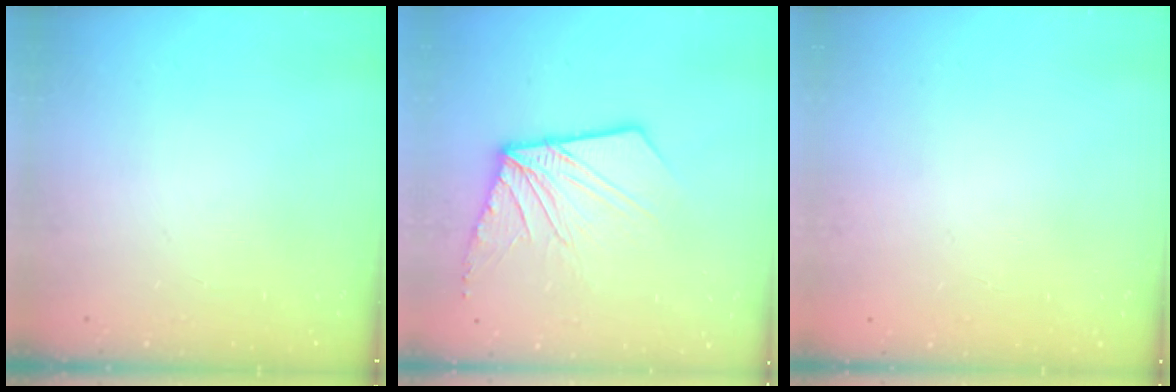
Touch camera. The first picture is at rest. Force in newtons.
{"total": 12.5, "press": 12.4, "slide": 1.7}
{"total": 0.0}